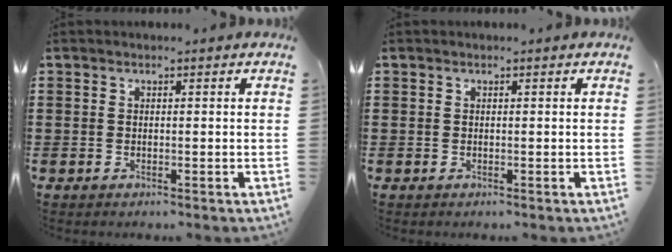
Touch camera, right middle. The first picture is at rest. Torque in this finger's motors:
{"motor_torque": [-0.22, -0.22, 0.00, 0.01]}